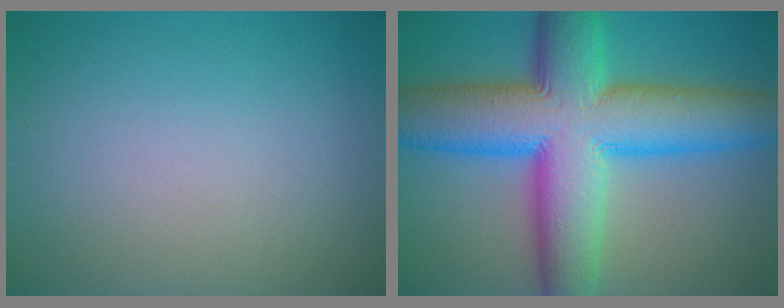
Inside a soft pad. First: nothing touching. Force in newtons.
{"total": 14.2, "press": 14.2, "slide": 0.2}